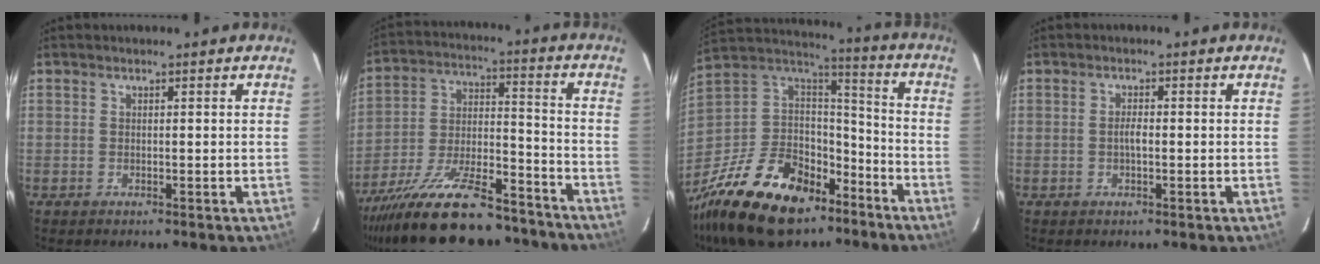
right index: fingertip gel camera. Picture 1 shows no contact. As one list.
[{"total": 25.5, "force": [-19.9, 8.3, 13.6], "torque": [-0.255, -0.018, -0.299]}, {"total": 25.2, "force": [-15.7, 14.3, 13.5], "torque": [-0.300, 0.014, -0.249]}, {"total": 1.6, "force": [-0.3, 0.5, 1.5], "torque": [-0.030, 0.003, -0.007]}]